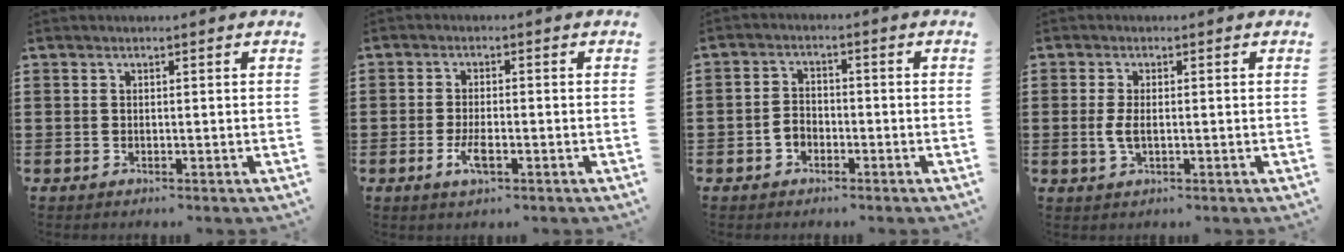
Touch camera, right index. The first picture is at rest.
{"total": 3.4, "force": [-1.3, 1.0, 2.9], "torque": [-0.063, -0.005, -0.026]}
{"total": 2.6, "force": [-1.4, 1.9, 1.1], "torque": [-0.025, 0.006, -0.031]}
{"total": 2.8, "force": [-0.2, 1.1, 2.5], "torque": [-0.063, -0.003, -0.009]}